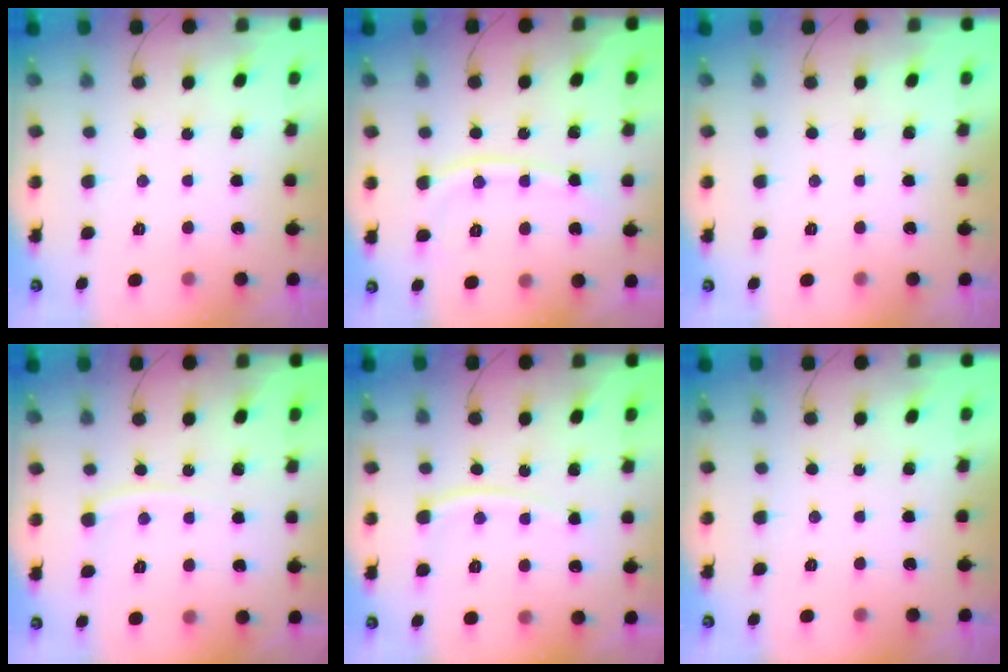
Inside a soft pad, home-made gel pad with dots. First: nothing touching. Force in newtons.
{"total": 9.2, "press": 9.2, "slide": 0.2}
{"total": 0.0}
{"total": 5.7, "press": 5.6, "slide": 0.8}
{"total": 9.1, "press": 9.1, "slide": 0.8}
{"total": 0.0}